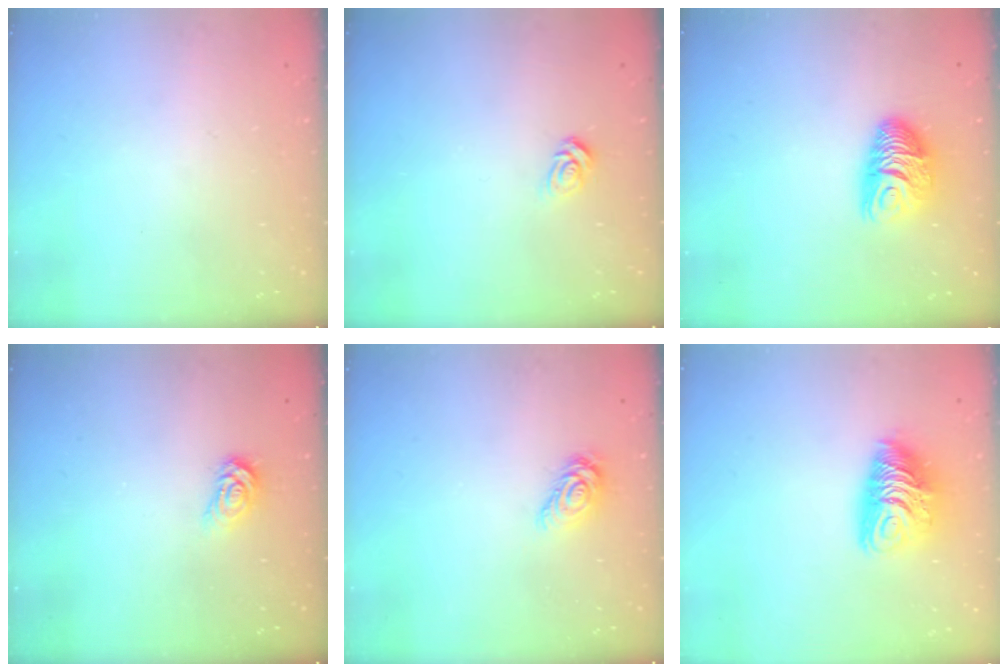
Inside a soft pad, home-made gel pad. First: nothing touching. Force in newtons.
{"total": 5.1, "press": 5.0, "slide": 0.4}
{"total": 9.2, "press": 9.2, "slide": 0.7}
{"total": 4.0, "press": 3.9, "slide": 0.2}
{"total": 8.0, "press": 8.0, "slide": 0.3}
{"total": 10.4, "press": 10.4, "slide": 0.9}